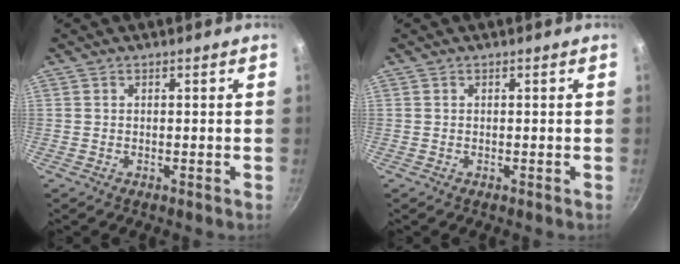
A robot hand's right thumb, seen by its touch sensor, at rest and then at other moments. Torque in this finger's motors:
{"motor_torque": [-0.26, 0.26, -0.27, 0.35, 0.00]}